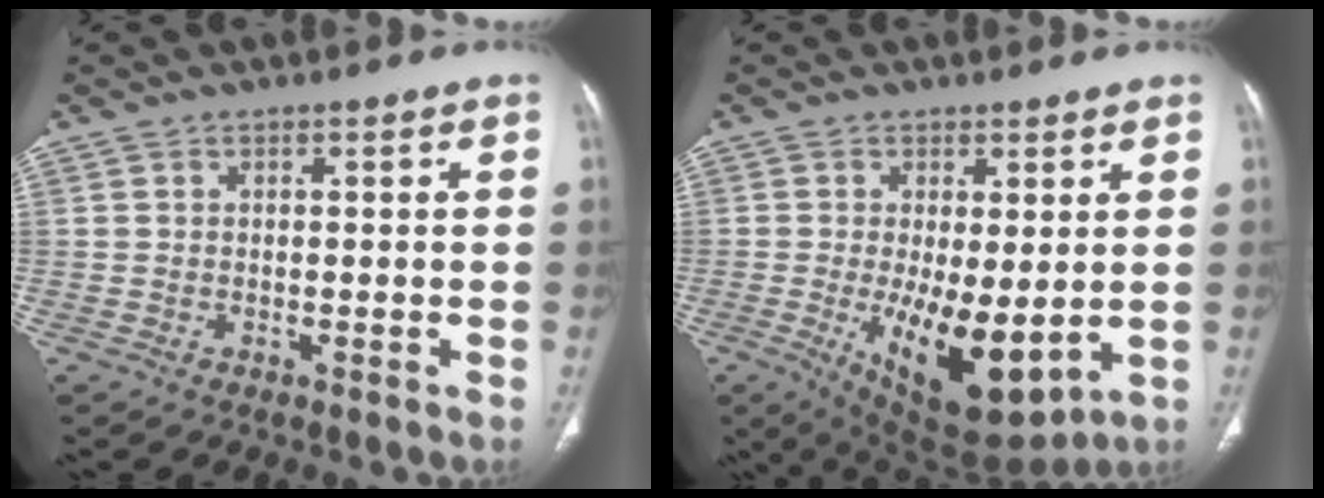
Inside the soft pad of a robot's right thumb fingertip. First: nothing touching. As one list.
[{"total": 13.3, "force": [-1.8, 5.4, 12.0], "torque": [-0.187, -0.030, -0.011]}]